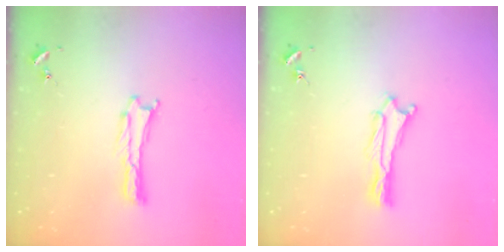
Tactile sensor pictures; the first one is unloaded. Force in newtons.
{"total": 0.9, "press": 0.9, "slide": 0.2}